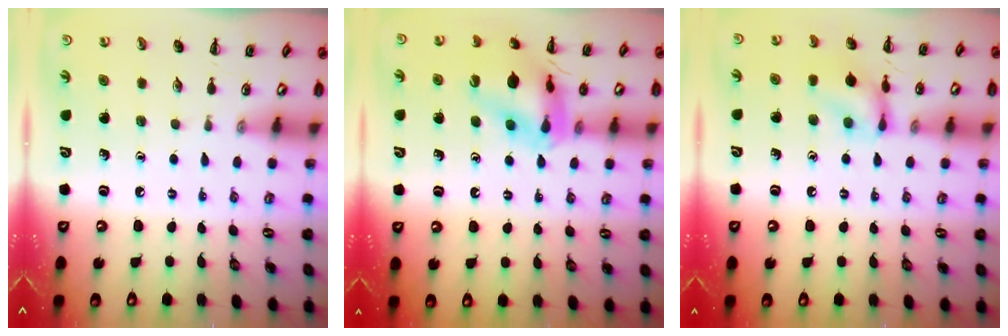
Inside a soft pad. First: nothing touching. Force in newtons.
{"total": 15.8, "press": 15.8, "slide": 1.3}
{"total": 11.5, "press": 11.4, "slide": 0.9}